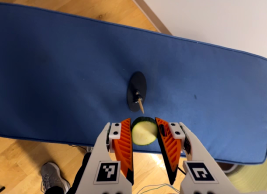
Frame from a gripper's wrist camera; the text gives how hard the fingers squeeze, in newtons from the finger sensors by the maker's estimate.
{"total": 7.8, "left": 7.8, "right": 7.9}